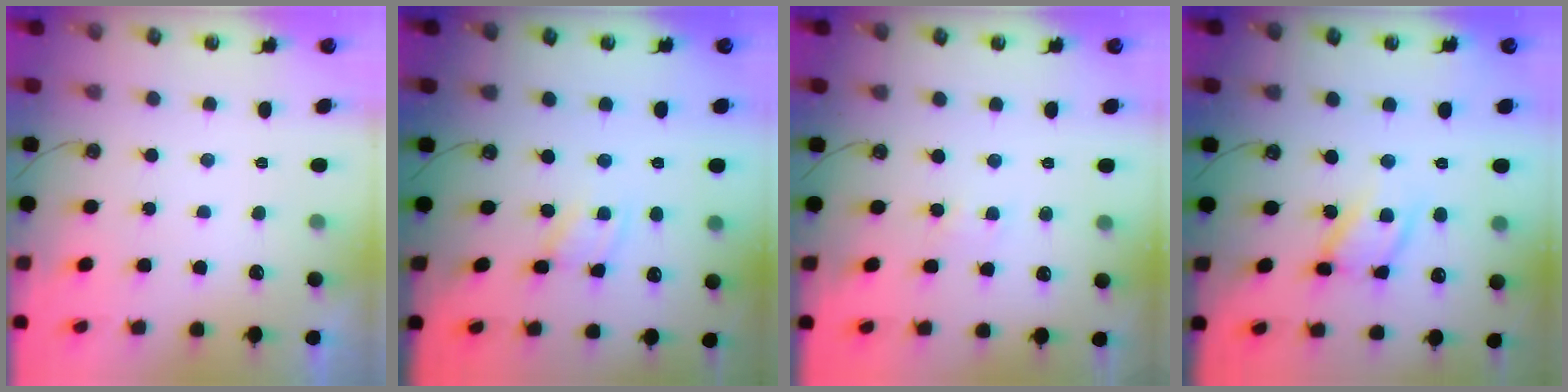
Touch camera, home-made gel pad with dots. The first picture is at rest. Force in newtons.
{"total": 1.2, "press": 1.2, "slide": 0.2}
{"total": 2.8, "press": 2.7, "slide": 0.4}
{"total": 12.7, "press": 12.6, "slide": 1.0}